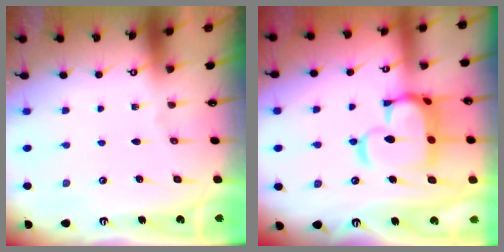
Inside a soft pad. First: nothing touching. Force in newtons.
{"total": 12.9, "press": 12.8, "slide": 1.5}